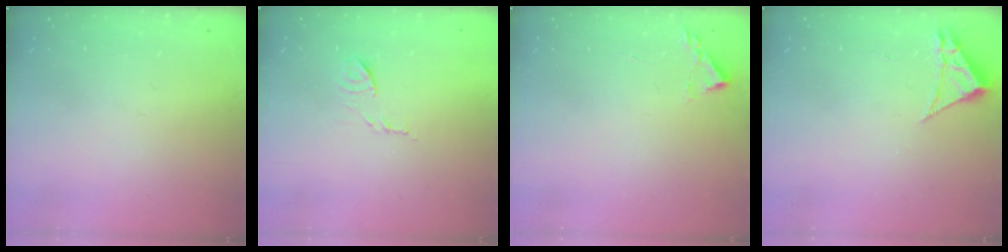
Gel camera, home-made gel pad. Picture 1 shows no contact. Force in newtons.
{"total": 7.8, "press": 7.7, "slide": 0.7}
{"total": 1.8, "press": 1.7, "slide": 0.2}
{"total": 2.3, "press": 2.3, "slide": 0.4}